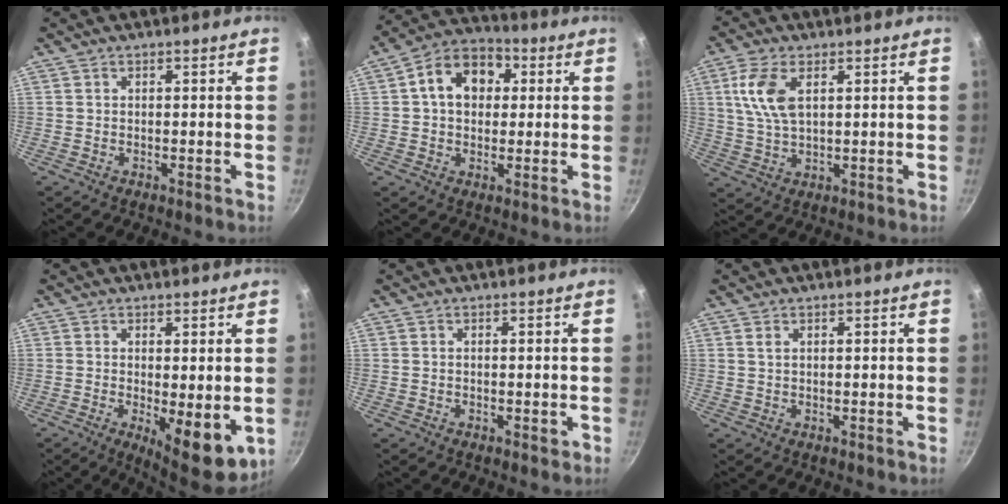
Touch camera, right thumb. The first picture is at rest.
{"total": 11.9, "force": [2.5, 8.9, 7.6], "torque": [-0.089, 0.021, 0.022]}
{"total": 8.6, "force": [2.6, 4.4, 6.9], "torque": [-0.139, -0.003, 0.054]}
{"total": 9.4, "force": [-1.5, 3.2, 8.7], "torque": [-0.103, -0.009, -0.007]}
{"total": 0.9, "force": [-0.4, 0.5, 0.7], "torque": [-0.008, 0.004, -0.005]}
{"total": 1.0, "force": [0.5, 0.6, 0.7], "torque": [-0.013, 0.001, 0.010]}